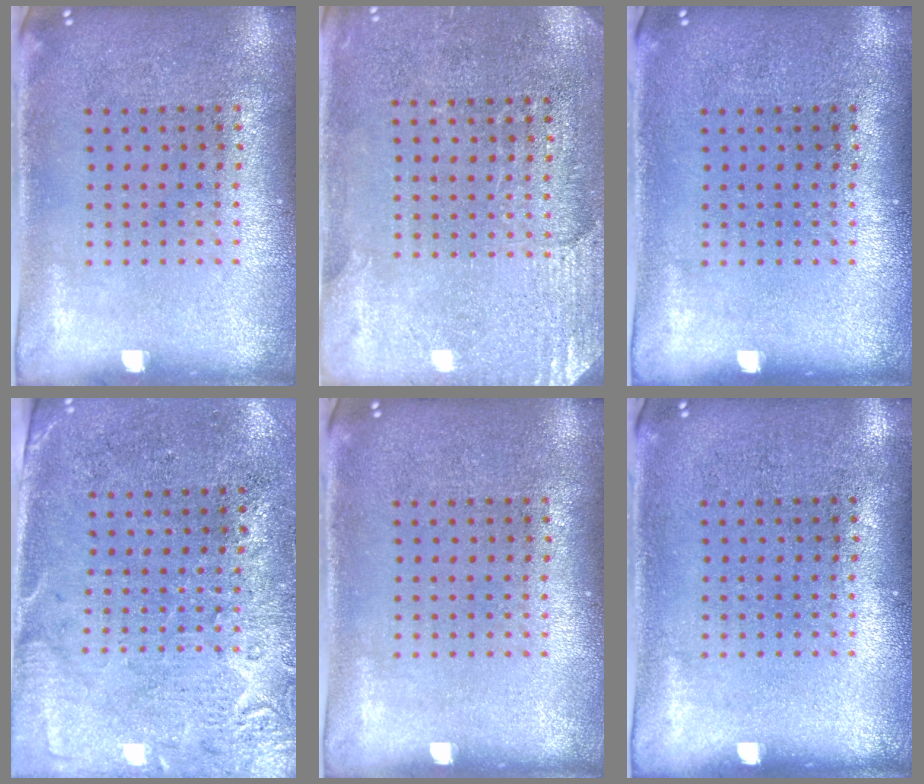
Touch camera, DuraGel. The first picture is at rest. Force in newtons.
{"total": 2.8, "press": 2.6, "slide": 1.0}
{"total": 0.0}
{"total": 2.8, "press": 2.4, "slide": 1.4}
{"total": 0.0}
{"total": 0.0}